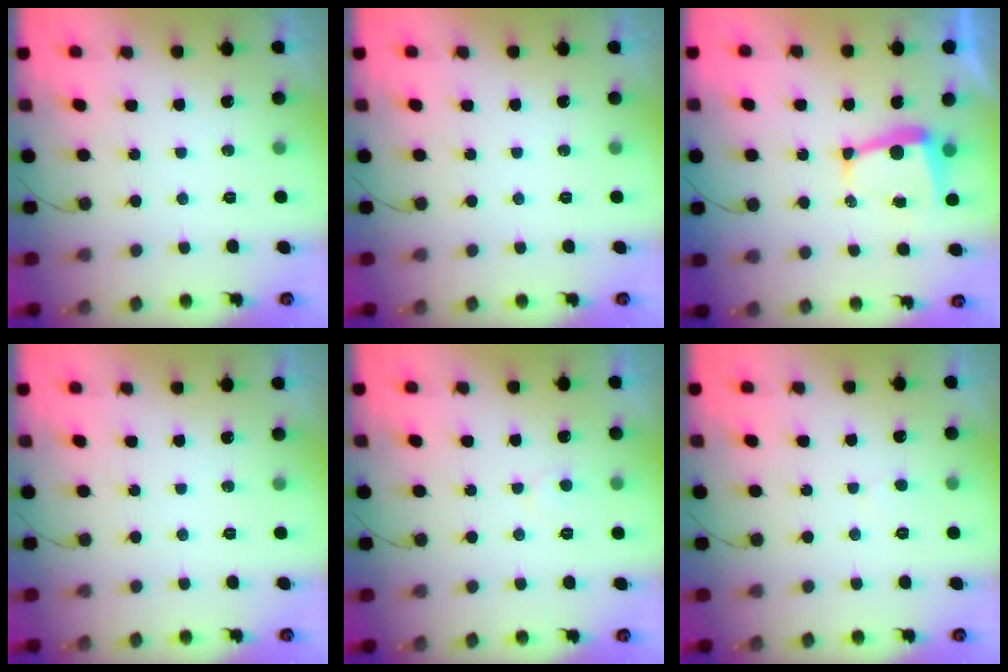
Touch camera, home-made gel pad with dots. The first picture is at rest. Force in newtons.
{"total": 0.0}
{"total": 5.8, "press": 5.8, "slide": 0.4}
{"total": 0.0}
{"total": 3.6, "press": 3.6, "slide": 0.3}
{"total": 2.6, "press": 2.6, "slide": 0.2}